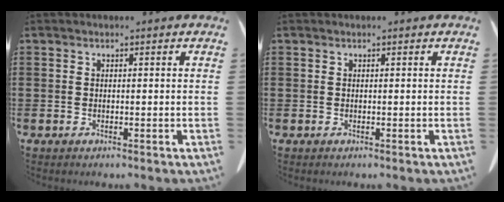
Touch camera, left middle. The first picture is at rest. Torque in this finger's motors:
{"motor_torque": [-0.11, 0.19, -0.01, 0.00]}